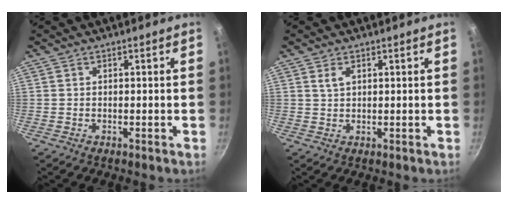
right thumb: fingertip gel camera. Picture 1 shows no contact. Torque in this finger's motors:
{"motor_torque": [-0.03, 0.04, 0.02, 0.02, 0.02]}